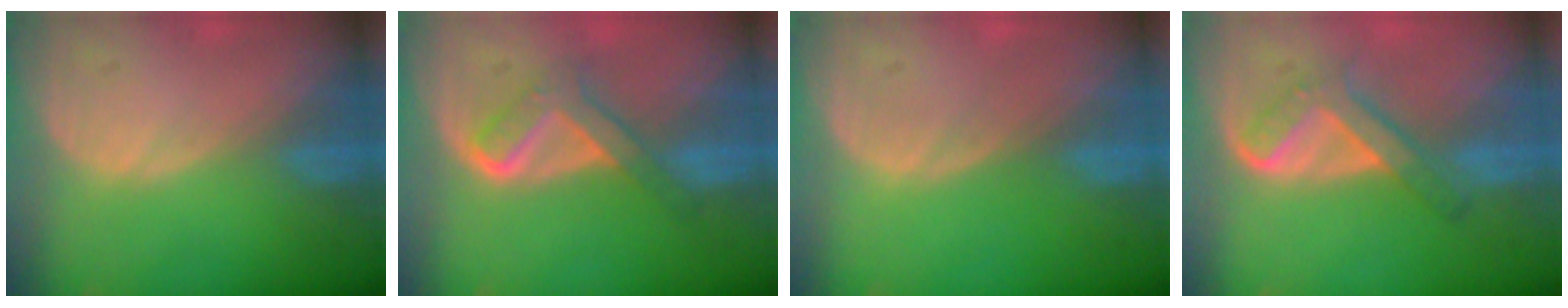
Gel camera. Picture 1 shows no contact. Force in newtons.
{"total": 5.1, "press": 5.1, "slide": 0.8}
{"total": 0.0}
{"total": 5.3, "press": 5.1, "slide": 1.4}